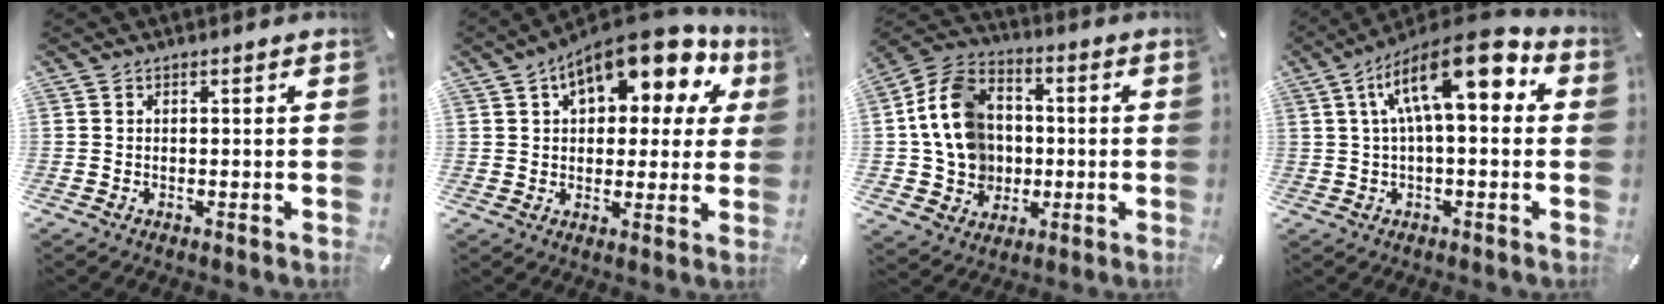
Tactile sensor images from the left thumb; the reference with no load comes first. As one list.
[{"total": 14.6, "force": [8.9, 7.3, 9.0], "torque": [-0.131, -0.054, 0.148]}, {"total": 15.3, "force": [0.0, 13.5, 7.2], "torque": [-0.162, 0.010, 0.007]}, {"total": 15.9, "force": [5.3, 5.8, 13.8], "torque": [-0.241, -0.020, 0.085]}]